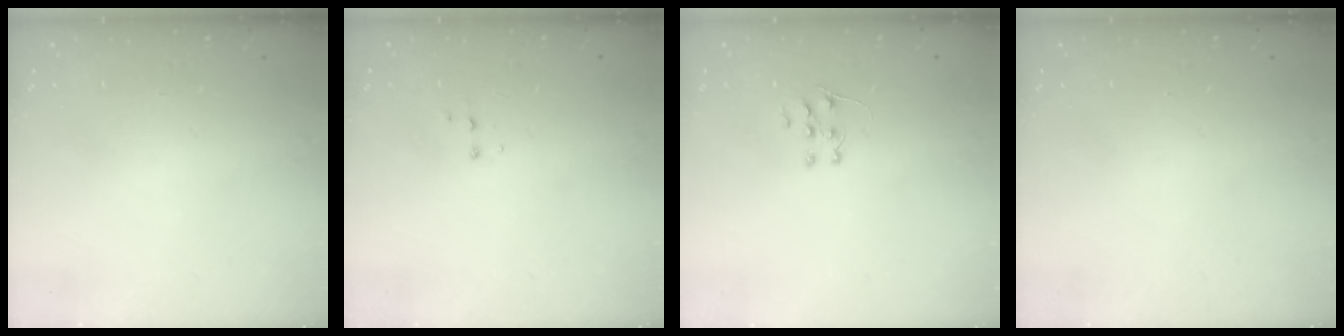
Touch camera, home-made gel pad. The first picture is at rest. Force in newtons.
{"total": 3.3, "press": 3.2, "slide": 0.4}
{"total": 5.7, "press": 5.6, "slide": 0.4}
{"total": 0.0}